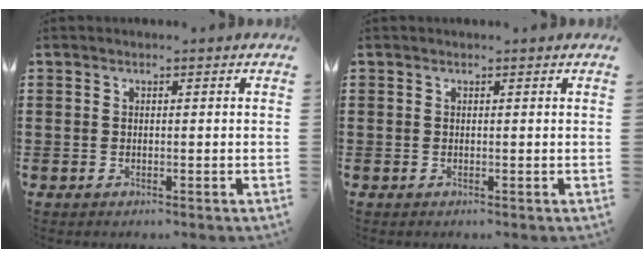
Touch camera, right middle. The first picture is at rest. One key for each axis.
{"total": 0.0}